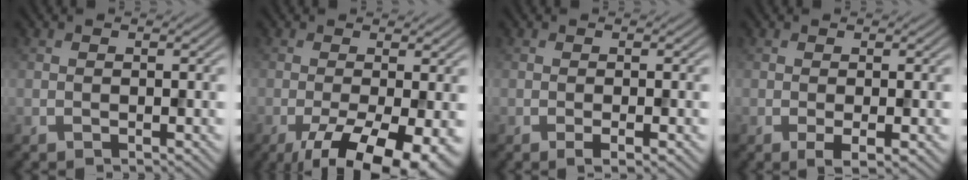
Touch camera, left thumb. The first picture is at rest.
{"total": 10.4, "force": [-4.5, 3.4, 8.7], "torque": [-0.153, -0.015, -0.064]}
{"total": 1.6, "force": [-0.6, 0.1, 1.5], "torque": [-0.026, -0.002, -0.012]}
{"total": 2.0, "force": [-0.5, 0.3, 1.9], "torque": [-0.035, -0.004, -0.011]}